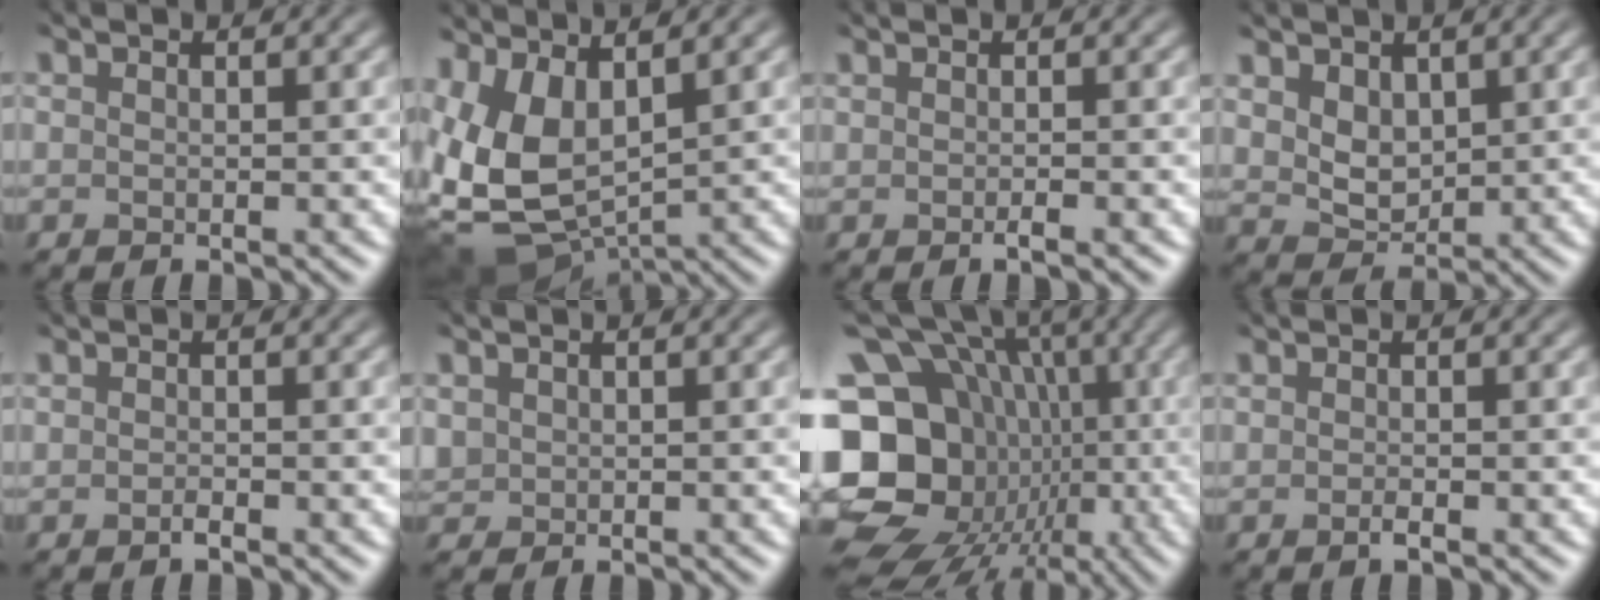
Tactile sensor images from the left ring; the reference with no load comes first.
{"total": 9.2, "force": [-0.3, 5.3, 7.6], "torque": [-0.182, -0.010, -0.002]}
{"total": 0.8, "force": [-0.2, 0.2, 0.8], "torque": [-0.013, -0.004, -0.005]}
{"total": 3.0, "force": [0.7, 2.2, 2.0], "torque": [-0.051, -0.012, 0.015]}
{"total": 0.8, "force": [-0.3, 0.2, 0.6], "torque": [-0.014, -0.005, -0.004]}
{"total": 1.5, "force": [0.7, 1.2, 0.7], "torque": [-0.027, 0.001, 0.020]}
{"total": 19.2, "force": [-5.2, 15.6, 10.0], "torque": [-0.157, 0.015, -0.131]}
{"total": 0.8, "force": [-0.1, 0.2, 0.8], "torque": [-0.016, -0.005, -0.001]}